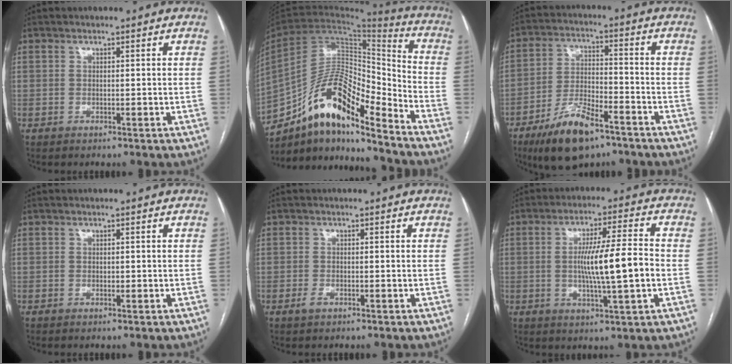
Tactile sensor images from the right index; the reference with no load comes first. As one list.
[{"total": 16.7, "force": [-11.8, 4.4, 11.1], "torque": [-0.197, 0.039, -0.205]}, {"total": 12.0, "force": [-8.0, 3.6, 8.2], "torque": [-0.159, -0.012, -0.142]}, {"total": 0.5, "force": [-0.1, 0.3, 0.4], "torque": [-0.008, 0.000, -0.002]}, {"total": 1.3, "force": [-0.8, 0.6, 0.8], "torque": [-0.016, 0.001, -0.011]}, {"total": 10.7, "force": [-1.0, 0.2, 10.6], "torque": [-0.183, 0.003, -0.019]}]